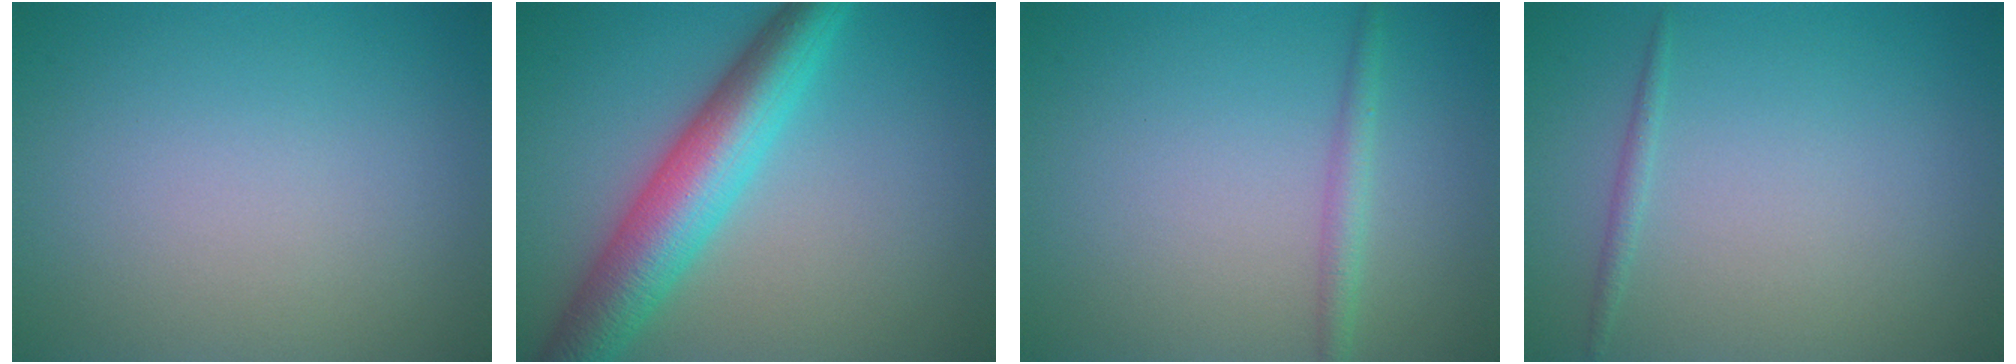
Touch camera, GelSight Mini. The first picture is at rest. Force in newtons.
{"total": 7.5, "press": 7.5, "slide": 0.2}
{"total": 1.7, "press": 1.7, "slide": 0.0}
{"total": 0.8, "press": 0.8, "slide": 0.1}